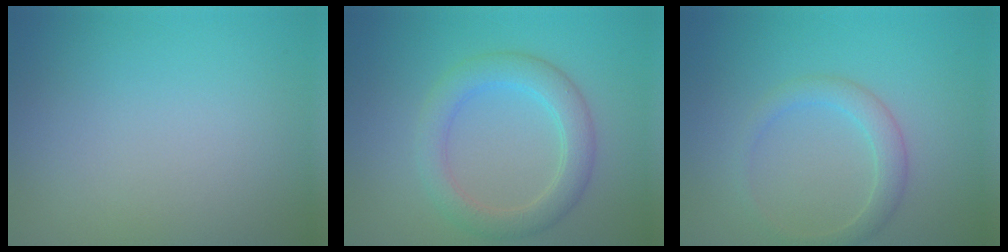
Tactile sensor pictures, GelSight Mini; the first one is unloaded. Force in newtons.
{"total": 3.8, "press": 3.8, "slide": 0.2}
{"total": 2.2, "press": 2.2, "slide": 0.1}